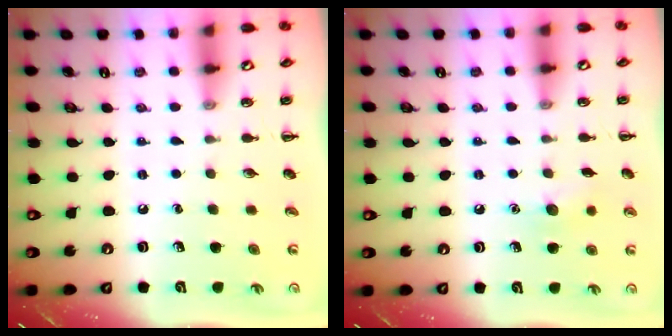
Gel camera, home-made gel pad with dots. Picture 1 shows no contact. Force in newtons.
{"total": 6.7, "press": 6.4, "slide": 1.8}